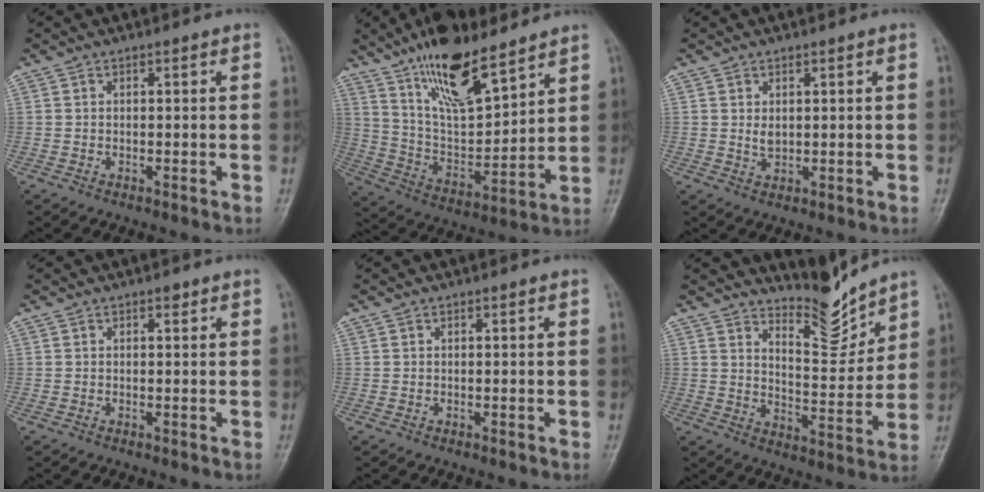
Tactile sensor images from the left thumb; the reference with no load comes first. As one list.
[{"total": 17.2, "force": [12.1, 5.4, 10.9], "torque": [-0.163, -0.064, 0.229]}, {"total": 2.9, "force": [0.9, 1.8, 2.1], "torque": [-0.028, -0.011, 0.021]}, {"total": 0.8, "force": [0.5, 0.4, 0.5], "torque": [-0.001, -0.001, 0.004]}, {"total": 0.0}, {"total": 8.1, "force": [7.8, 1.3, 1.8], "torque": [-0.003, -0.074, 0.140]}]